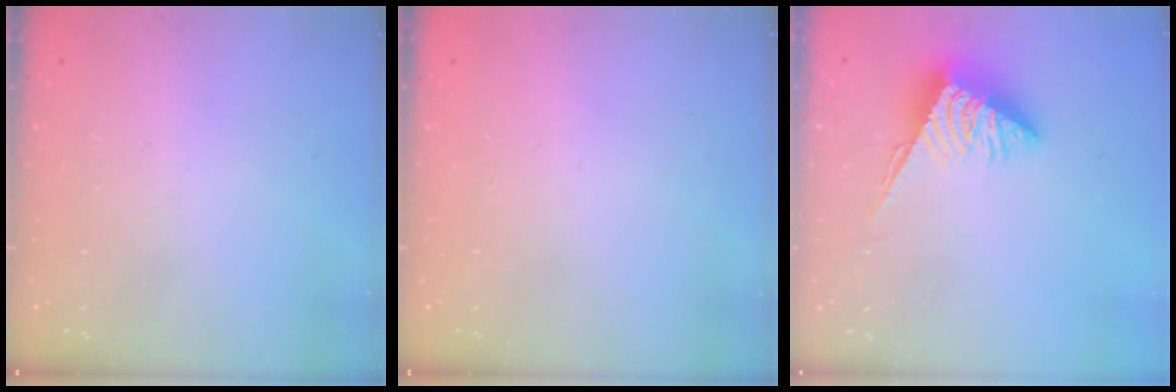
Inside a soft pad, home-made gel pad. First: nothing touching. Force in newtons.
{"total": 0.0}
{"total": 6.1, "press": 6.1, "slide": 0.5}